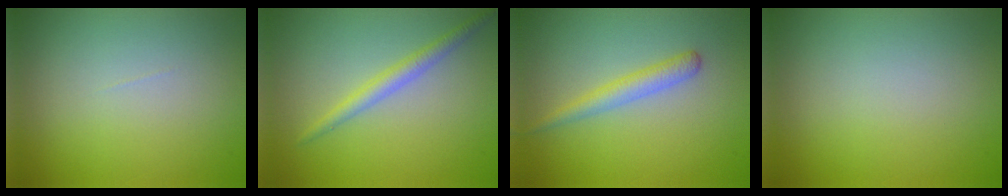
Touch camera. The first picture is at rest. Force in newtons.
{"total": 2.0, "press": 2.0, "slide": 0.1}
{"total": 2.1, "press": 2.1, "slide": 0.0}
{"total": 0.0}